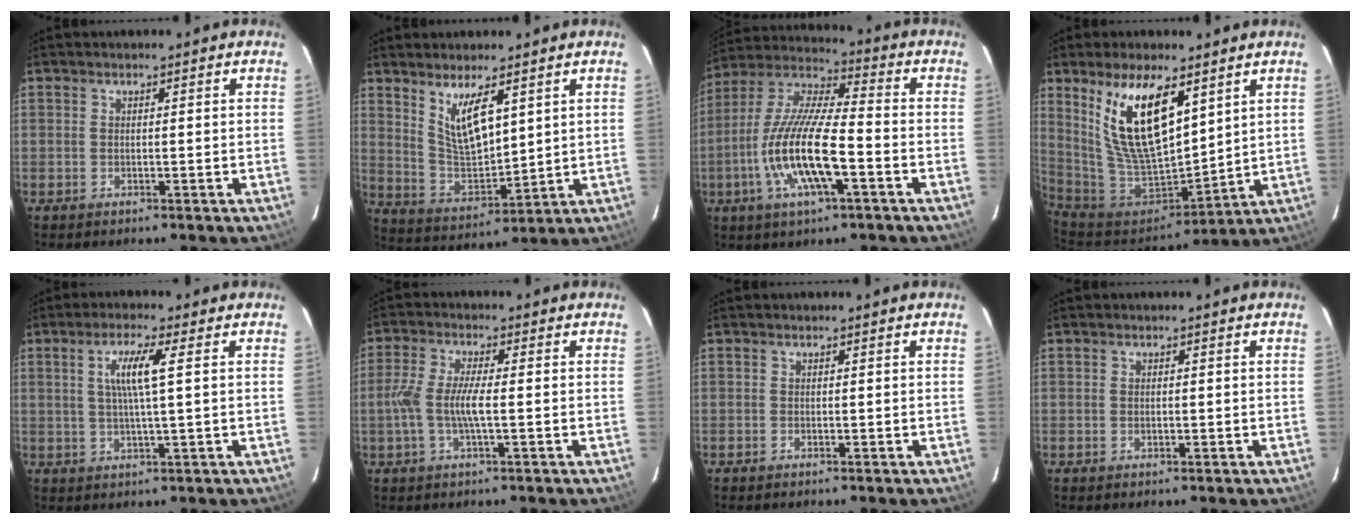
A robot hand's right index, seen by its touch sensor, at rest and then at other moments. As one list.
[{"total": 9.6, "force": [4.8, 3.4, 7.5], "torque": [-0.141, -0.011, 0.110]}, {"total": 16.6, "force": [-5.5, 4.2, 15.1], "torque": [-0.306, -0.009, -0.112]}, {"total": 17.8, "force": [8.6, 7.2, 13.8], "torque": [-0.258, -0.001, 0.182]}, {"total": 5.8, "force": [1.4, -0.3, 5.6], "torque": [-0.105, 0.000, 0.026]}, {"total": 6.6, "force": [-1.2, 1.0, 6.4], "torque": [-0.134, 0.000, -0.025]}, {"total": 0.0}, {"total": 0.7, "force": [-0.2, 0.6, 0.4], "torque": [-0.007, 0.001, -0.003]}]